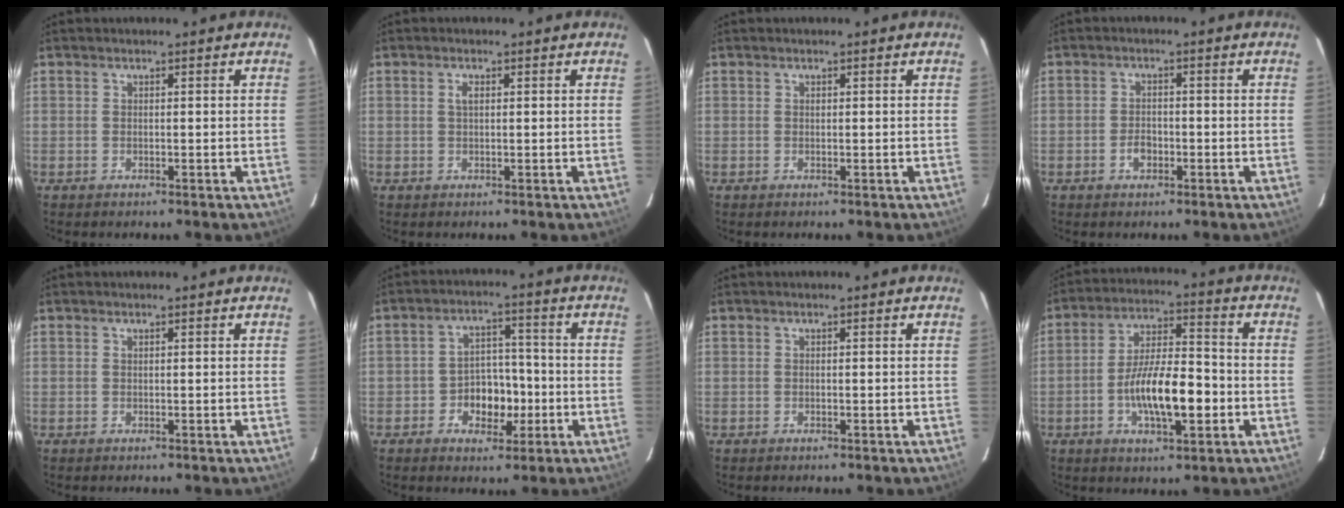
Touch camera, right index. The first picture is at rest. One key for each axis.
{"total": 1.2, "fx": 0.4, "fy": 0.5, "fz": 1.0, "tx": -0.020, "ty": 0.002, "tz": 0.005}
{"total": 0.0}
{"total": 2.8, "fx": -1.3, "fy": 1.9, "fz": 1.5, "tx": -0.028, "ty": 0.006, "tz": -0.023}
{"total": 0.0}
{"total": 7.4, "fx": -2.7, "fy": 5.6, "fz": 4.0, "tx": -0.080, "ty": 0.018, "tz": -0.036}
{"total": 0.0}
{"total": 12.5, "fx": -3.4, "fy": 4.1, "fz": 11.3, "tx": -0.212, "ty": 0.002, "tz": -0.057}